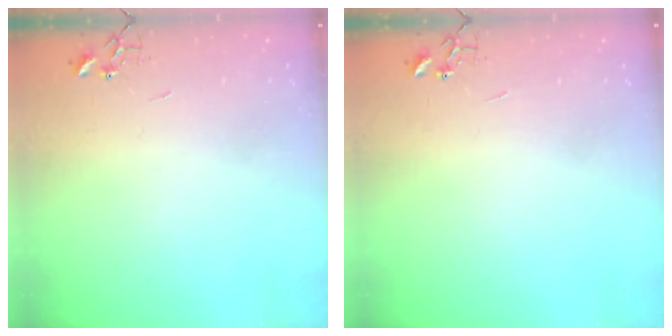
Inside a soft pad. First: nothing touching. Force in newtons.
{"total": 0.0}